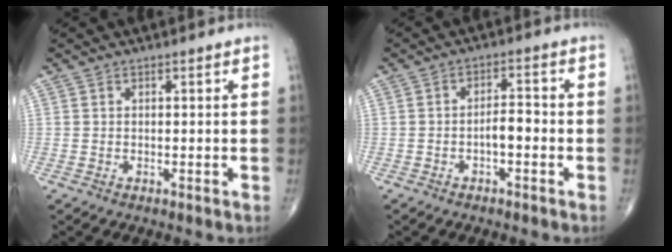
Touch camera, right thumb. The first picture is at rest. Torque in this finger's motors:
{"motor_torque": [0.49, 0.70, 0.64, -0.19, 0.02]}